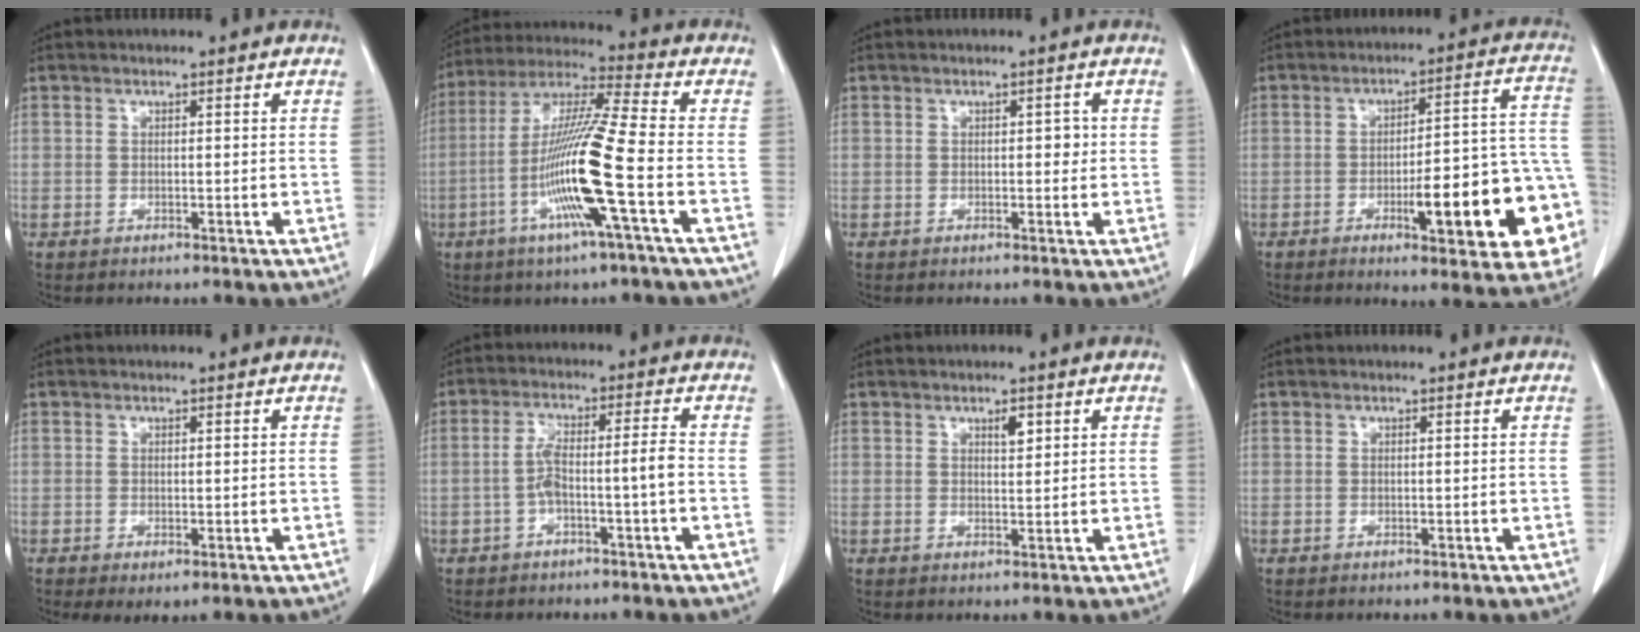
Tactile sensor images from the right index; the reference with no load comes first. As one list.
[{"total": 15.3, "force": [-4.5, -1.0, 14.6], "torque": [-0.291, -0.010, -0.096]}, {"total": 1.5, "force": [0.1, 0.8, 1.2], "torque": [-0.011, 0.004, 0.000]}, {"total": 17.7, "force": [-5.8, 3.3, 16.4], "torque": [-0.139, 0.032, -0.066]}, {"total": 2.0, "force": [-0.5, 0.8, 1.8], "torque": [-0.030, -0.007, -0.001]}, {"total": 5.4, "force": [-1.7, 0.0, 5.1], "torque": [-0.101, 0.023, -0.026]}, {"total": 1.9, "force": [1.0, 0.6, 1.5], "torque": [-0.024, -0.004, 0.017]}, {"total": 0.0}]